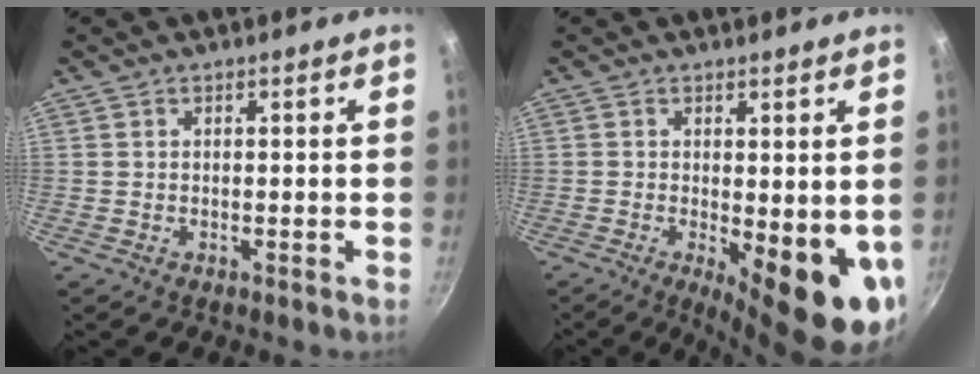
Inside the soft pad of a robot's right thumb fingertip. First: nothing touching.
{"total": 12.2, "force": [-1.8, 4.0, 11.4], "torque": [-0.125, -0.021, -0.014]}